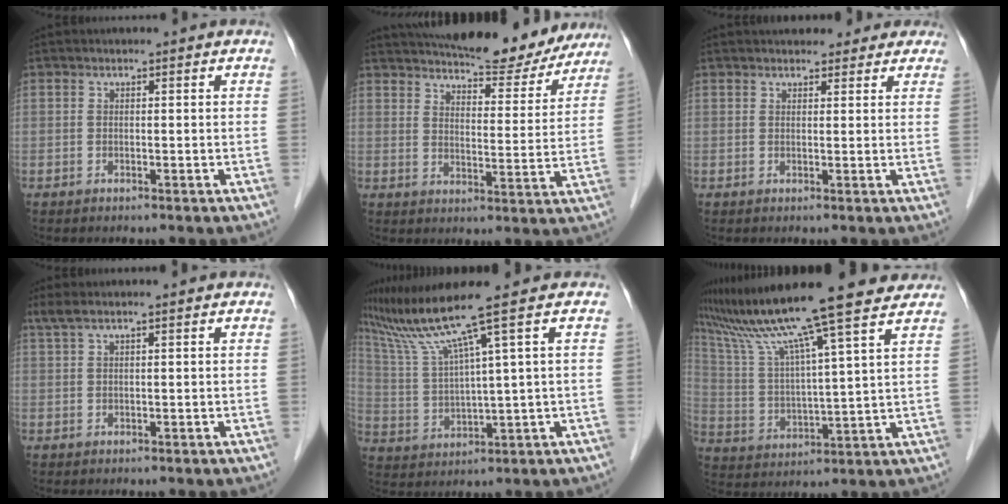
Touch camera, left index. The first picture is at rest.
{"total": 19.5, "force": [17.6, 4.8, 7.0], "torque": [-0.100, 0.001, 0.229]}
{"total": 9.0, "force": [7.8, 3.4, 2.8], "torque": [-0.015, 0.023, 0.090]}
{"total": 3.3, "force": [2.6, -0.1, 2.1], "torque": [-0.045, 0.034, 0.051]}
{"total": 9.2, "force": [6.6, -3.0, 5.7], "torque": [-0.115, 0.003, 0.134]}
{"total": 19.2, "force": [15.9, -0.8, 10.8], "torque": [-0.193, 0.017, 0.253]}